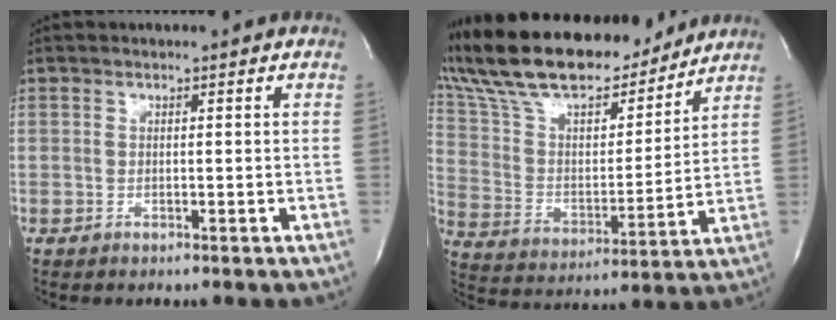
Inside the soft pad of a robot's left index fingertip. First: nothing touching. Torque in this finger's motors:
{"motor_torque": [0.65, -0.92, 1.02, 0.21]}